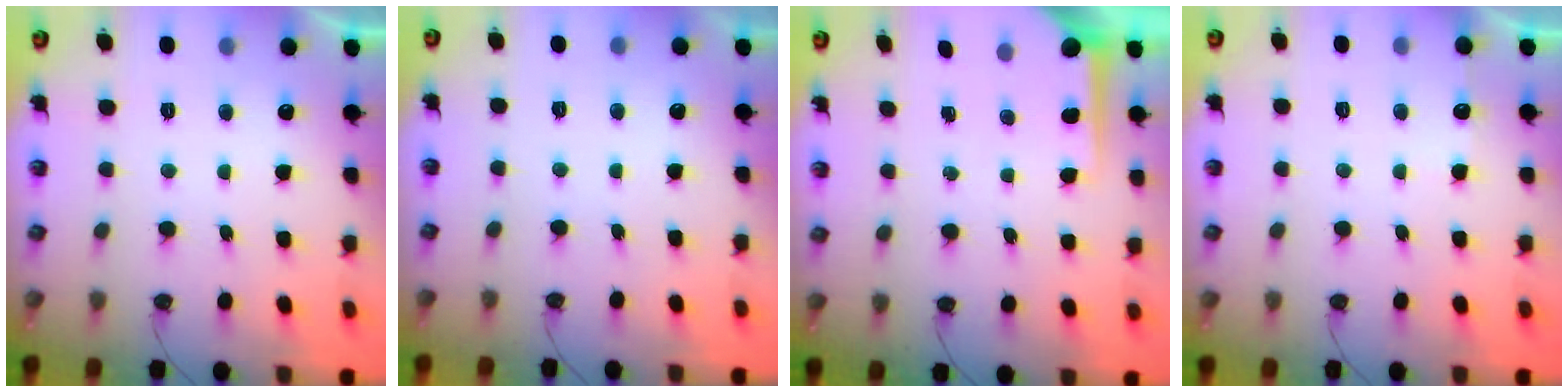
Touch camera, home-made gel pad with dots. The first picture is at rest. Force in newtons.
{"total": 0.0}
{"total": 6.3, "press": 6.3, "slide": 0.3}
{"total": 4.5, "press": 4.5, "slide": 0.5}